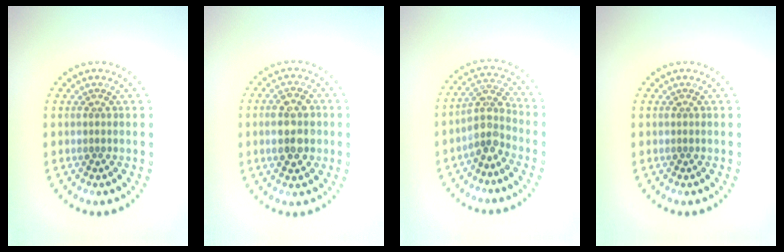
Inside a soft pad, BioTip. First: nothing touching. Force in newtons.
{"total": 4.2, "press": 4.2, "slide": 0.4}
{"total": 3.5, "press": 2.7, "slide": 2.2}
{"total": 0.0}